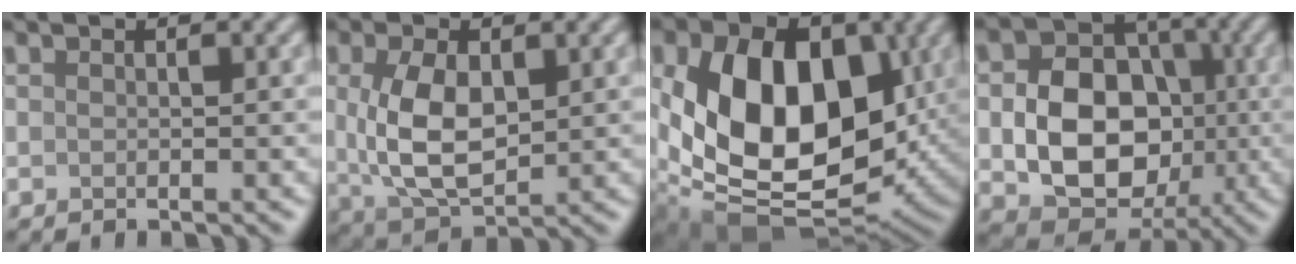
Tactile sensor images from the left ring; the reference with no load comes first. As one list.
[{"total": 6.5, "force": [0.7, 3.6, 5.4], "torque": [-0.116, 0.000, 0.019]}, {"total": 13.9, "force": [1.0, 9.4, 10.2], "torque": [-0.172, -0.015, 0.020]}, {"total": 9.8, "force": [-1.3, 7.4, 6.3], "torque": [-0.108, 0.002, -0.024]}]